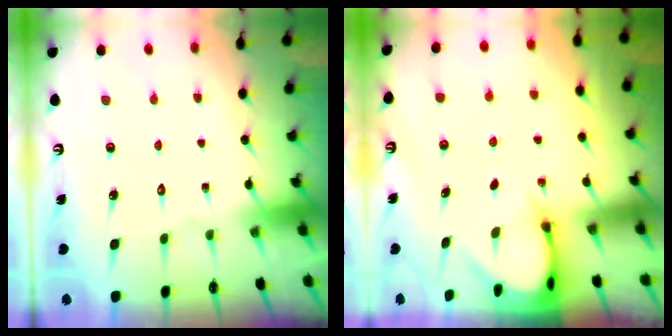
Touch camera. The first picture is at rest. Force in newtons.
{"total": 3.0, "press": 3.0, "slide": 0.2}